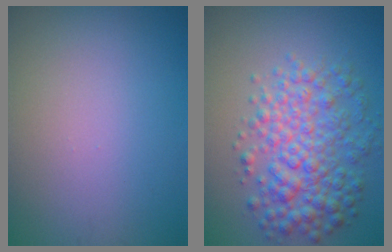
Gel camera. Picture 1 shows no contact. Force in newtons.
{"total": 5.9, "press": 5.9, "slide": 0.1}